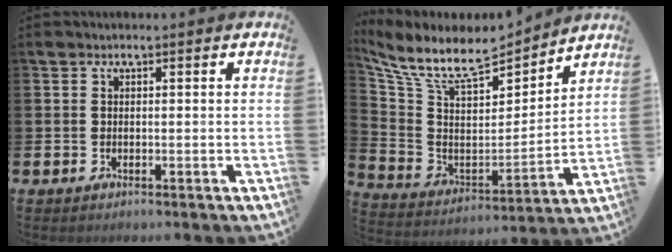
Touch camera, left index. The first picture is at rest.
{"total": 9.7, "force": [8.4, 3.1, 3.8], "torque": [-0.115, -0.055, 0.145]}